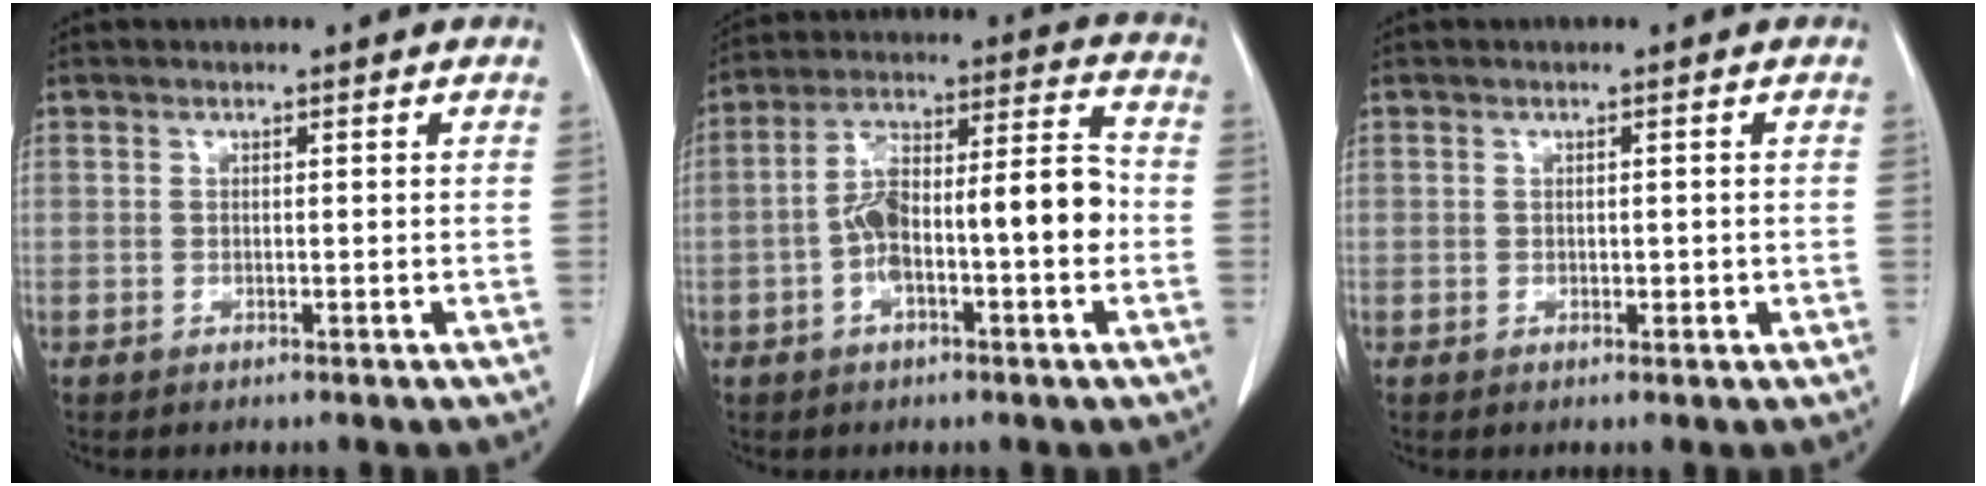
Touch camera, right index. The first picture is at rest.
{"total": 13.7, "force": [-2.5, 3.4, 13.0], "torque": [-0.228, 0.041, -0.041]}
{"total": 1.1, "force": [-0.1, 0.7, 0.8], "torque": [-0.010, -0.001, 0.000]}